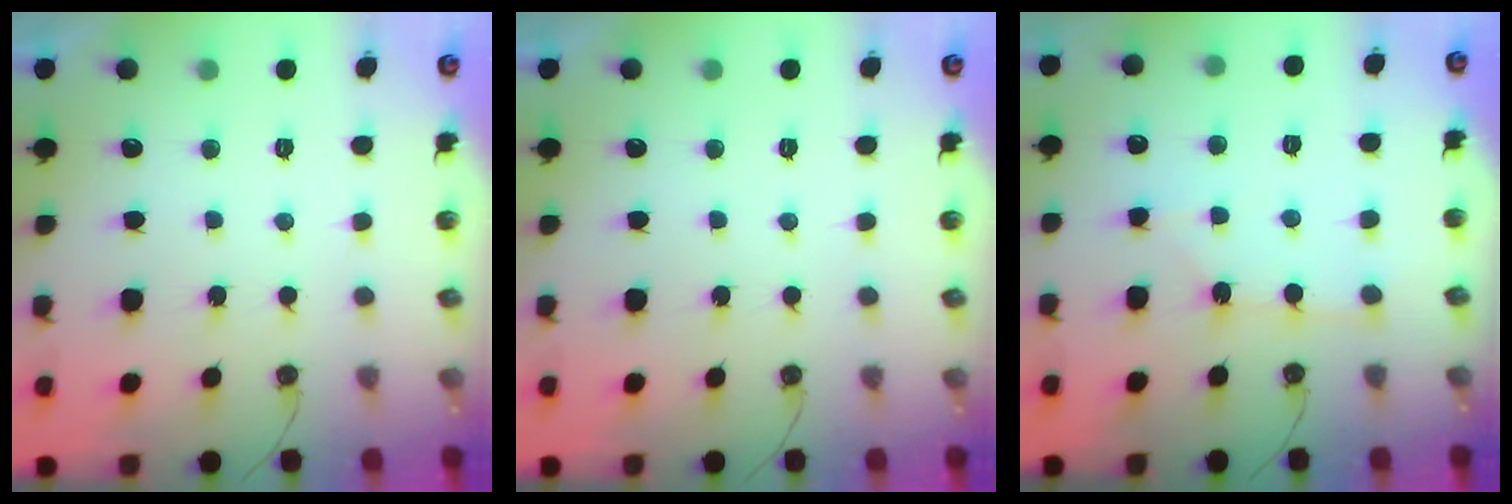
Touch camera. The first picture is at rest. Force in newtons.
{"total": 0.0}
{"total": 3.0, "press": 2.9, "slide": 0.4}